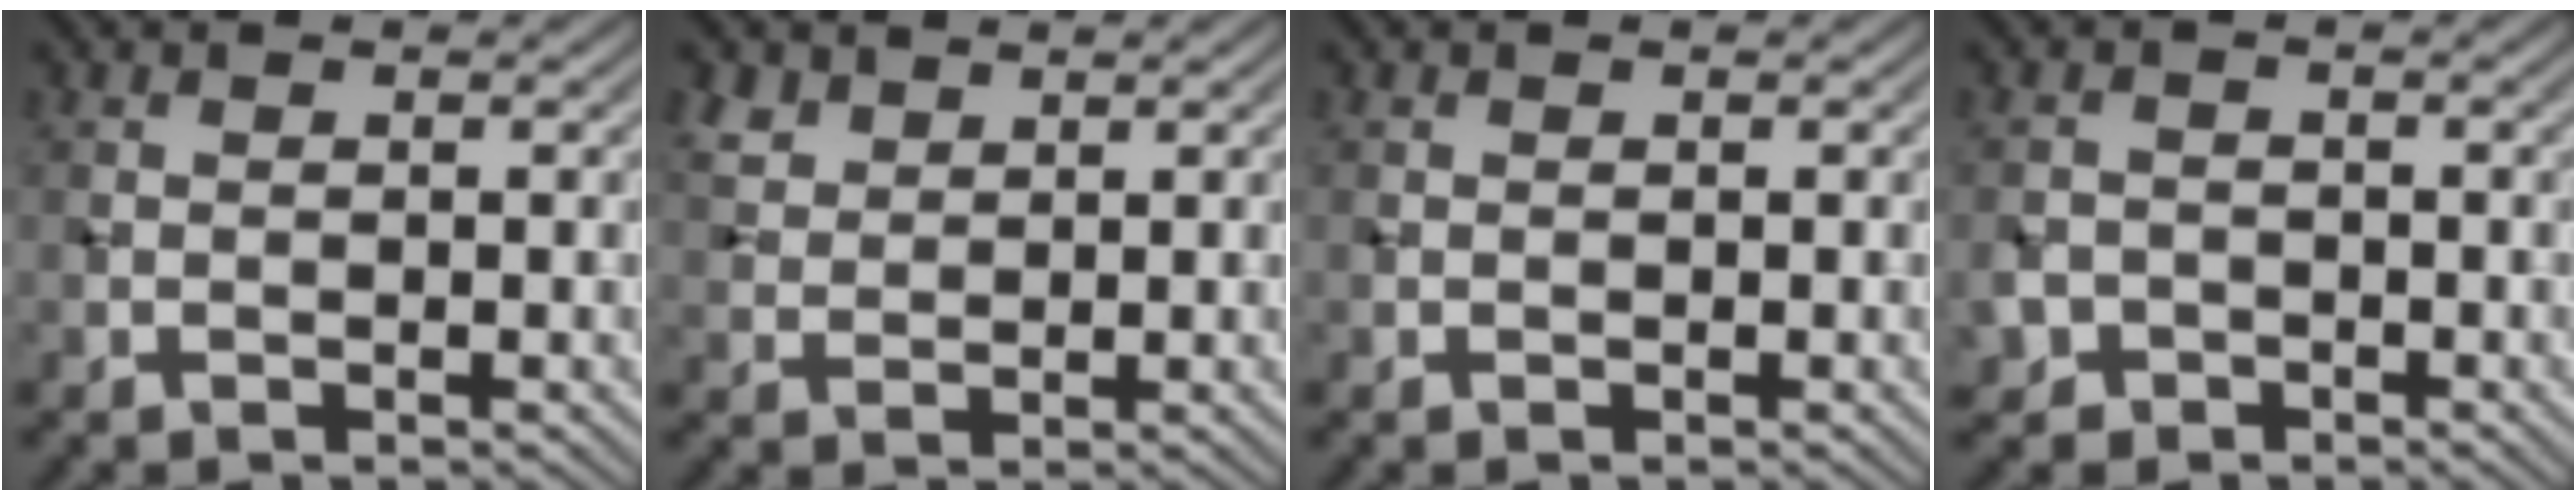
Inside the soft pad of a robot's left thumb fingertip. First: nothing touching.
{"total": 2.8, "force": [2.0, 1.6, 1.0], "torque": [-0.029, 0.005, 0.048]}
{"total": 0.0}
{"total": 2.7, "force": [-1.6, 2.1, 0.6], "torque": [-0.013, -0.005, -0.035]}